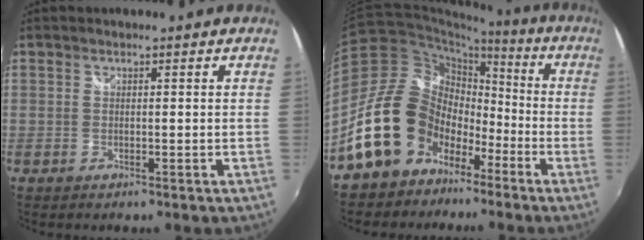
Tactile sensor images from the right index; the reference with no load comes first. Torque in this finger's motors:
{"motor_torque": [0.40, -0.50, -0.22, -0.21]}